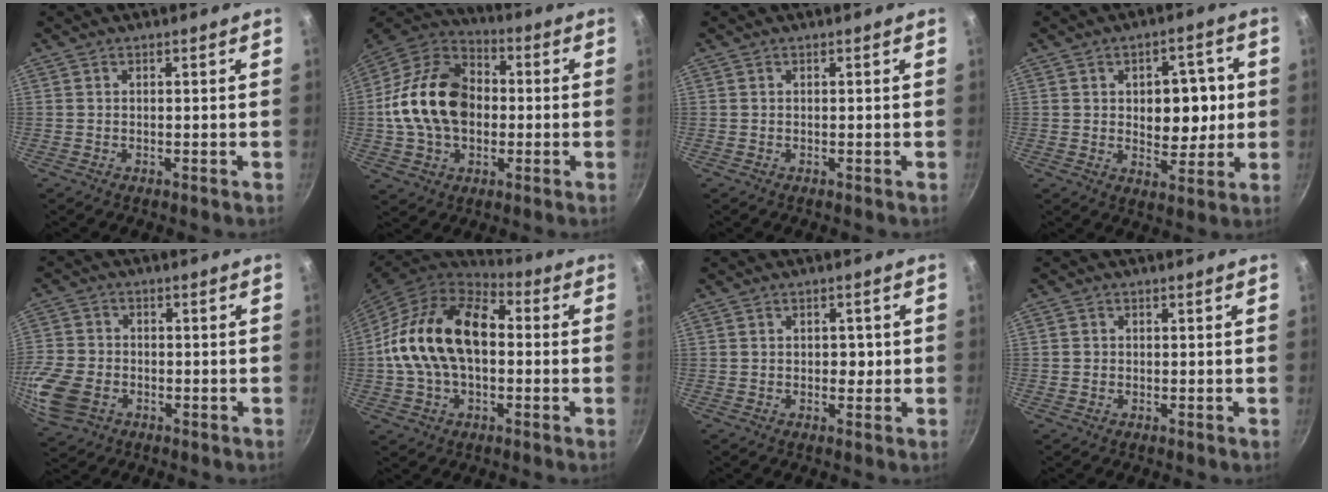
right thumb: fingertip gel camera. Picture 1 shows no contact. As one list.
[{"total": 19.2, "force": [-0.4, 13.9, 13.2], "torque": [-0.208, 0.033, -0.017]}, {"total": 0.0}, {"total": 10.6, "force": [1.0, 6.8, 8.0], "torque": [-0.062, -0.003, 0.017]}, {"total": 13.7, "force": [-4.3, 10.4, 7.9], "torque": [-0.189, 0.019, -0.083]}, {"total": 19.8, "force": [0.4, 12.8, 15.1], "torque": [-0.255, 0.037, -0.006]}, {"total": 2.6, "force": [0.1, 1.9, 1.7], "torque": [-0.012, 0.003, 0.000]}, {"total": 1.2, "force": [0.0, 1.2, 0.3], "torque": [0.000, 0.004, -0.002]}]